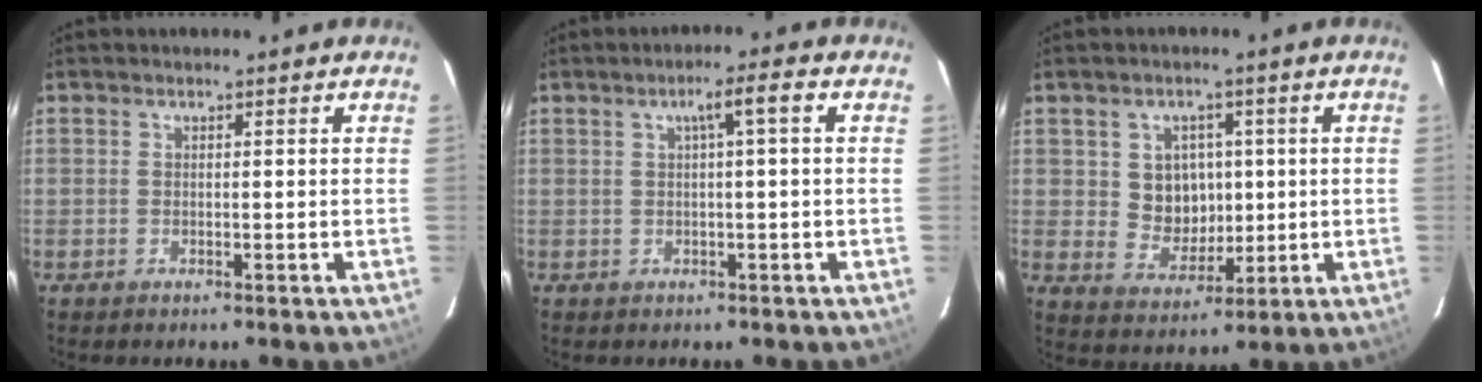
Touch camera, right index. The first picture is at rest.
{"total": 3.6, "force": [0.6, -0.1, 3.5], "torque": [-0.061, 0.009, 0.014]}
{"total": 7.3, "force": [1.1, 6.8, 2.6], "torque": [-0.053, 0.007, 0.035]}